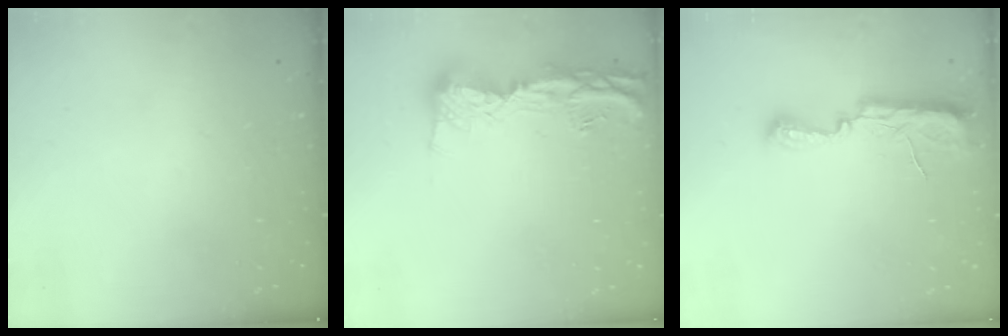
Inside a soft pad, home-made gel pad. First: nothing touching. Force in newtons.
{"total": 14.4, "press": 14.3, "slide": 1.5}
{"total": 10.1, "press": 8.9, "slide": 4.8}